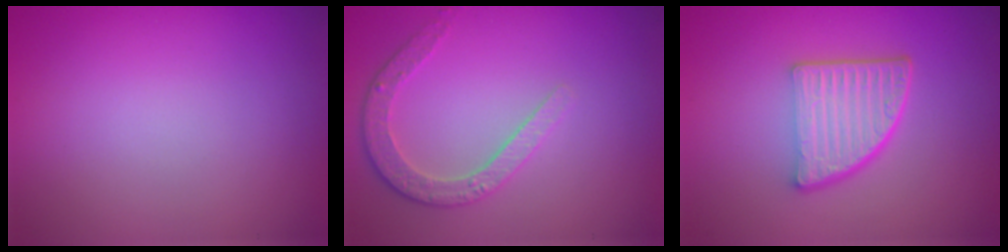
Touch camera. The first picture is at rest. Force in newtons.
{"total": 2.9, "press": 2.5, "slide": 1.6}
{"total": 5.3, "press": 3.7, "slide": 3.8}